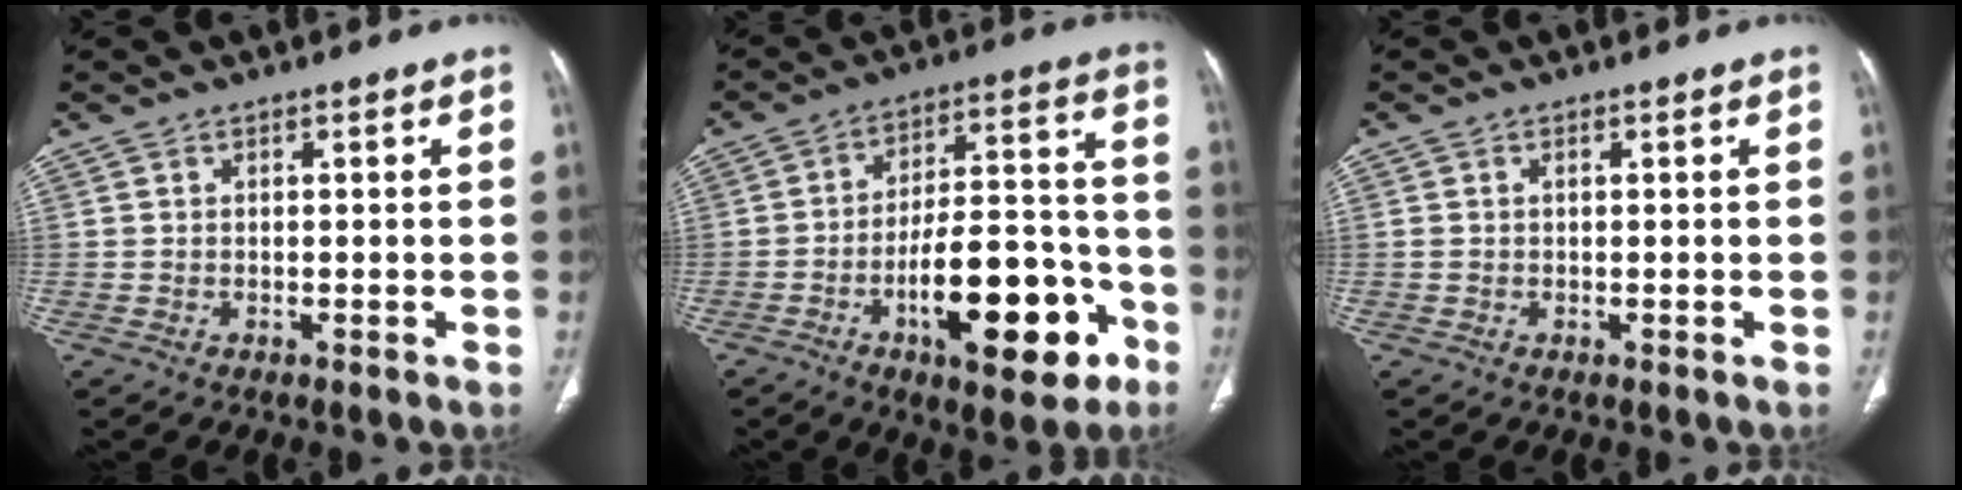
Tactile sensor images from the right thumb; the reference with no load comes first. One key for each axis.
{"total": 20.2, "fx": -8.5, "fy": 8.1, "fz": 16.4, "tx": -0.225, "ty": 0.056, "tz": -0.122}
{"total": 1.0, "fx": 0.2, "fy": 0.6, "fz": 0.7, "tx": -0.021, "ty": 0.009, "tz": 0.008}